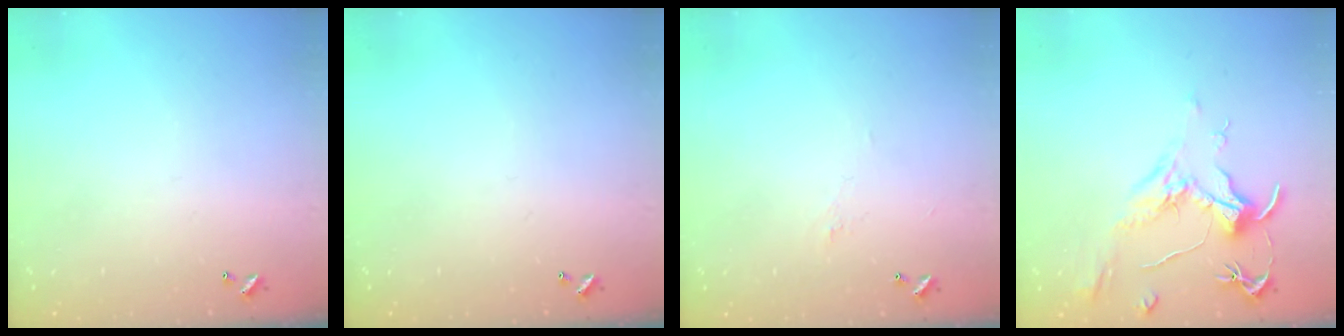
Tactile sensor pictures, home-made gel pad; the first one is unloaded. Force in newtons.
{"total": 0.0}
{"total": 1.6, "press": 1.5, "slide": 0.5}
{"total": 2.1, "press": 2.0, "slide": 0.8}